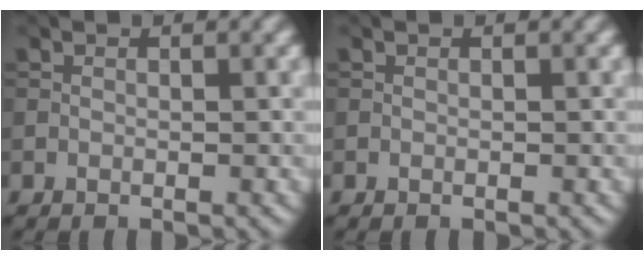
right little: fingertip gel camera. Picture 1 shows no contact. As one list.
[{"total": 0.0}]